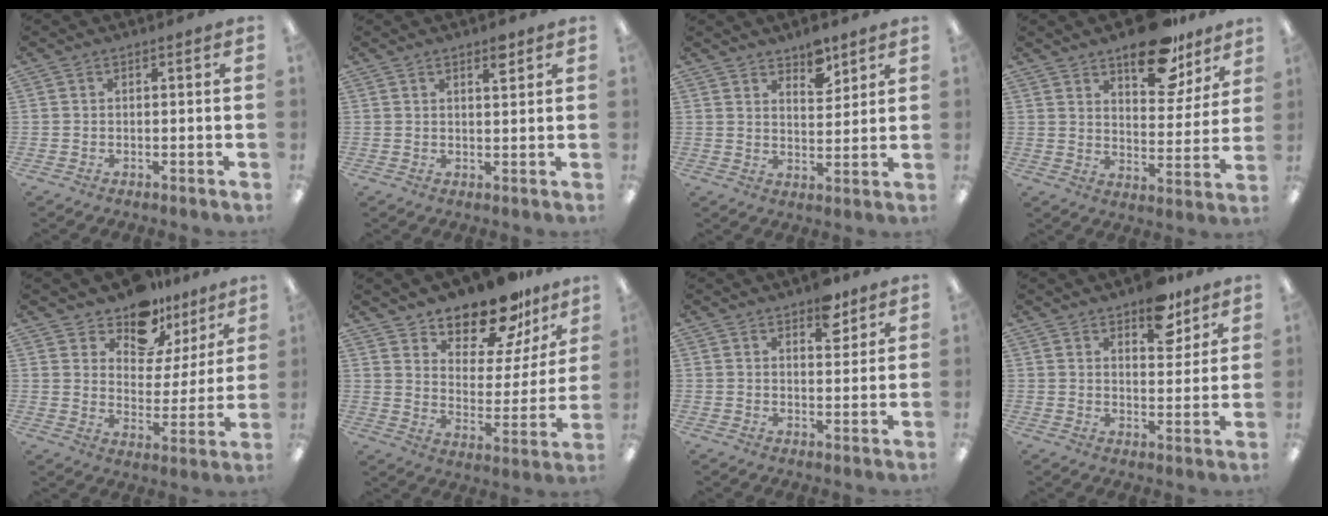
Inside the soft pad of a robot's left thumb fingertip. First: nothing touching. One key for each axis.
{"total": 3.1, "fx": 2.3, "fy": 0.8, "fz": 2.0, "tx": -0.029, "ty": -0.006, "tz": 0.037}
{"total": 5.7, "fx": 4.9, "fy": 2.4, "fz": 1.9, "tx": -0.009, "ty": -0.034, "tz": 0.084}
{"total": 15.0, "fx": 10.9, "fy": 6.8, "fz": 7.7, "tx": -0.089, "ty": -0.066, "tz": 0.186}
{"total": 11.9, "fx": 10.2, "fy": 5.7, "fz": 2.1, "tx": -0.039, "ty": -0.086, "tz": 0.191}
{"total": 15.1, "fx": 13.3, "fy": 5.3, "fz": 4.8, "tx": -0.079, "ty": -0.108, "tz": 0.233}
{"total": 6.9, "fx": 4.8, "fy": 3.3, "fz": 3.5, "tx": -0.024, "ty": -0.028, "tz": 0.078}
{"total": 9.5, "fx": 7.0, "fy": 4.6, "fz": 4.5, "tx": -0.036, "ty": -0.042, "tz": 0.118}